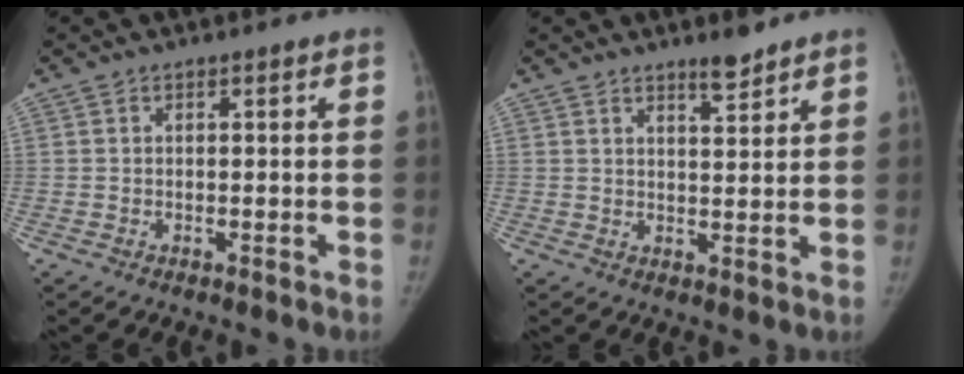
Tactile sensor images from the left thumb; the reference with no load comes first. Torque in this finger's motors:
{"motor_torque": [0.20, -0.54, 0.50, -0.37, 0.14]}